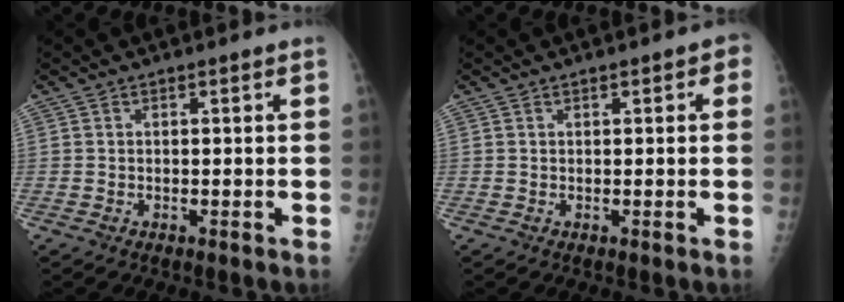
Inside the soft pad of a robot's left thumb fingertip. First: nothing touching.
{"total": 1.8, "force": [0.7, 0.9, 1.4], "torque": [-0.008, 0.002, 0.005]}